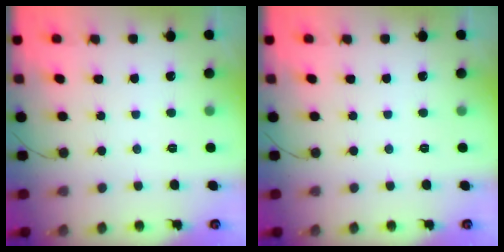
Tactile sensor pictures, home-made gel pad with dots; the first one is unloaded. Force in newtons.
{"total": 0.0}